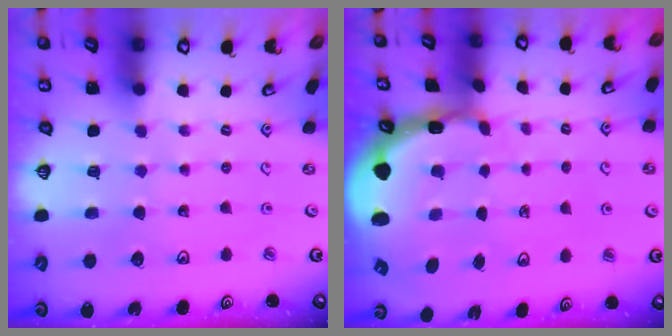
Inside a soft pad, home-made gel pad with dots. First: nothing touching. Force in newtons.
{"total": 2.2, "press": 2.0, "slide": 1.0}